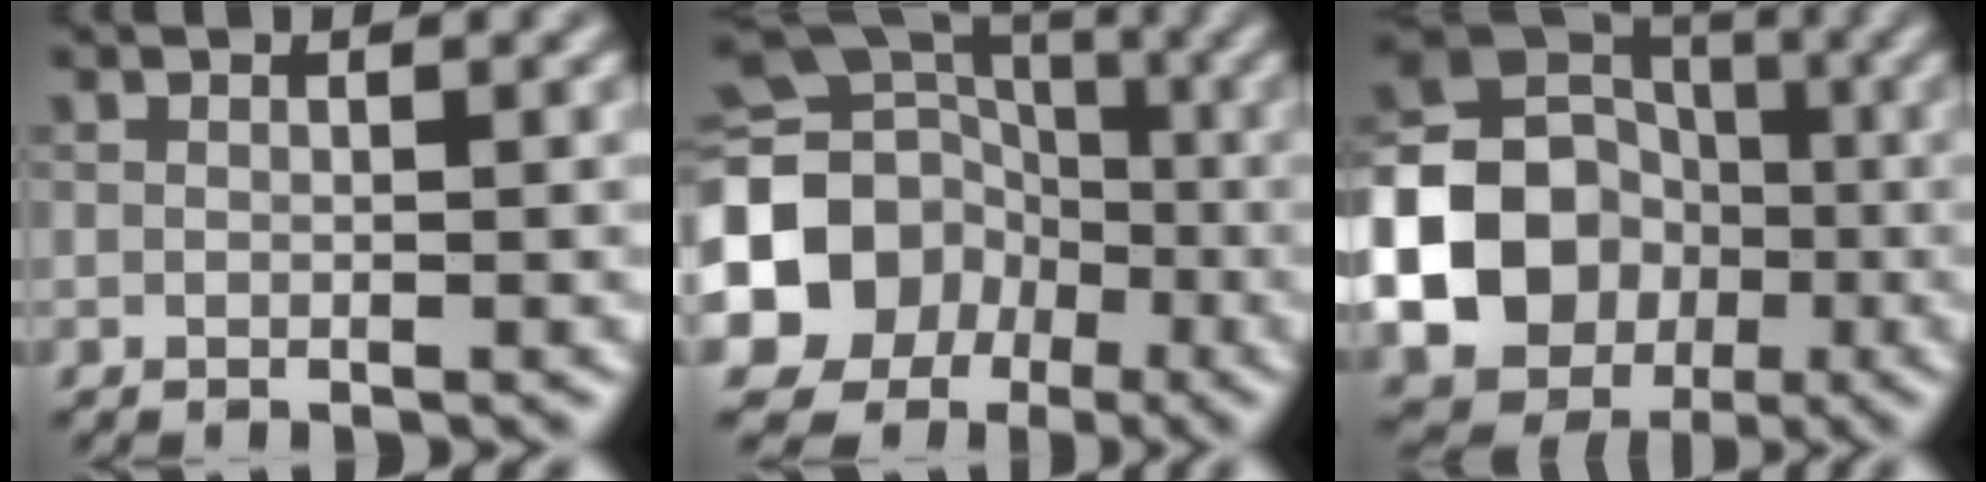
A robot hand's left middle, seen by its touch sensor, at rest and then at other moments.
{"total": 15.8, "force": [-3.9, 14.1, 6.0], "torque": [-0.143, -0.015, -0.089]}
{"total": 23.2, "force": [-5.5, 21.3, 7.2], "torque": [-0.179, -0.031, -0.129]}